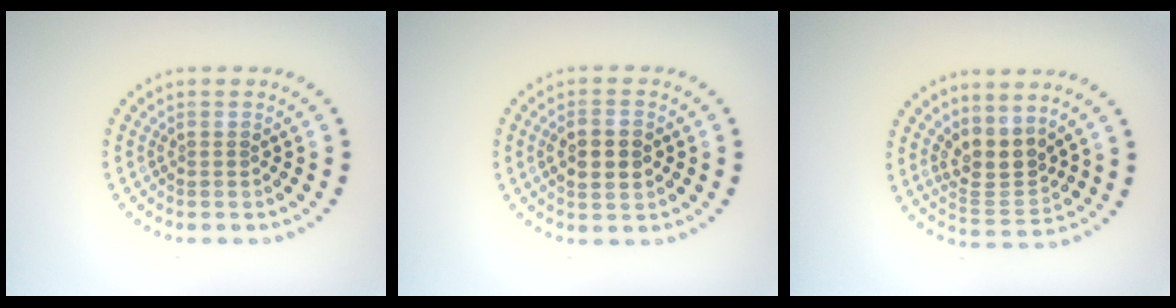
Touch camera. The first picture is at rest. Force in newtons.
{"total": 3.2, "press": 3.2, "slide": 0.1}
{"total": 3.3, "press": 2.8, "slide": 1.8}